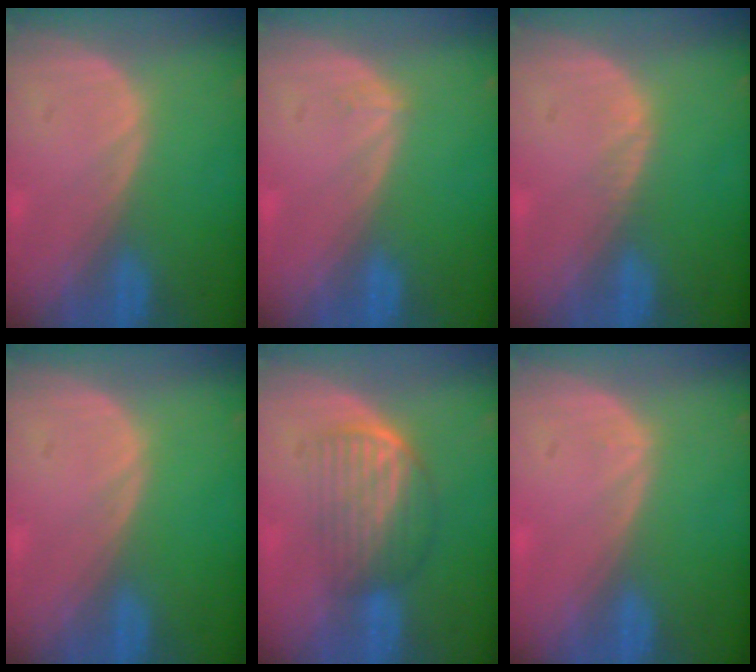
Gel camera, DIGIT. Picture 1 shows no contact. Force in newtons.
{"total": 0.5, "press": 0.5, "slide": 0.2}
{"total": 0.5, "press": 0.5, "slide": 0.1}
{"total": 0.0}
{"total": 7.2, "press": 6.1, "slide": 4.0}
{"total": 0.5, "press": 0.2, "slide": 0.5}